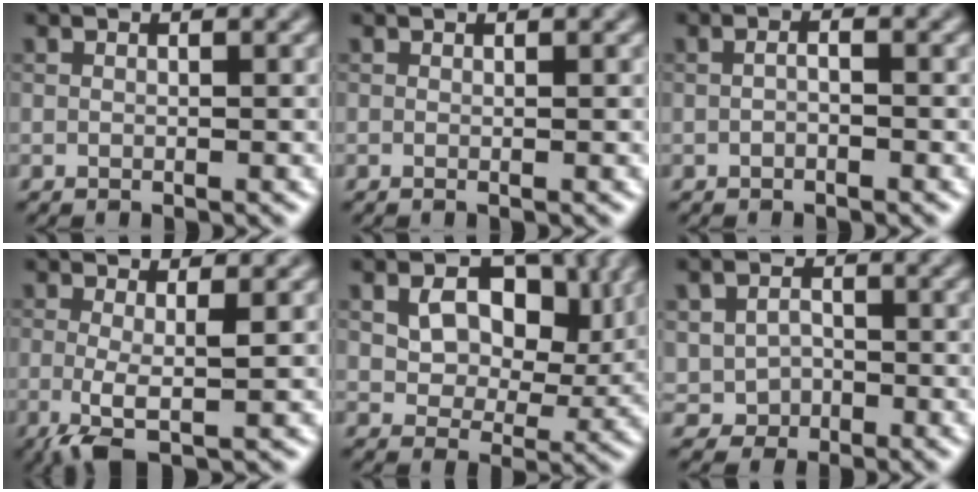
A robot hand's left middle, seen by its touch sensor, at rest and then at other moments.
{"total": 0.0}
{"total": 0.8, "force": [-0.2, 0.4, 0.7], "torque": [-0.014, -0.001, -0.009]}
{"total": 2.6, "force": [-0.3, 0.3, 2.6], "torque": [-0.060, -0.007, -0.009]}
{"total": 7.6, "force": [2.4, 5.0, 5.2], "torque": [-0.081, -0.004, 0.035]}
{"total": 2.6, "force": [-0.7, 2.3, 0.9], "torque": [-0.010, 0.001, -0.014]}